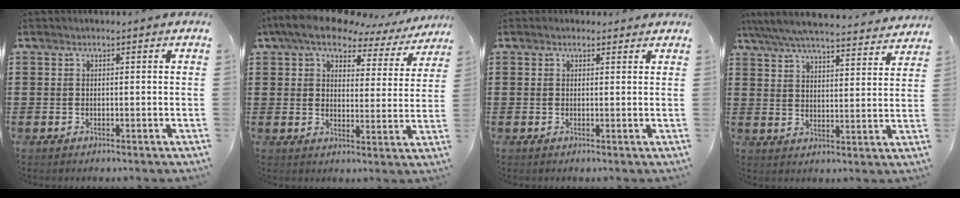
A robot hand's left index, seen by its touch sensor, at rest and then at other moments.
{"total": 7.1, "force": [5.9, 2.6, 3.2], "torque": [-0.085, -0.023, 0.100]}
{"total": 1.0, "force": [0.8, 0.5, 0.2], "torque": [-0.005, 0.005, 0.016]}
{"total": 6.3, "force": [5.9, 0.0, 2.1], "torque": [-0.066, -0.038, 0.102]}